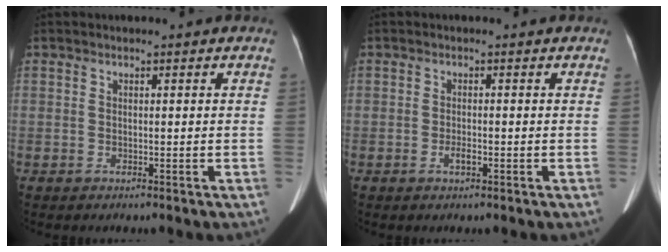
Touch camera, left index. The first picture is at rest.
{"total": 1.3, "force": [-0.7, 0.4, 1.0], "torque": [-0.022, -0.003, -0.013]}